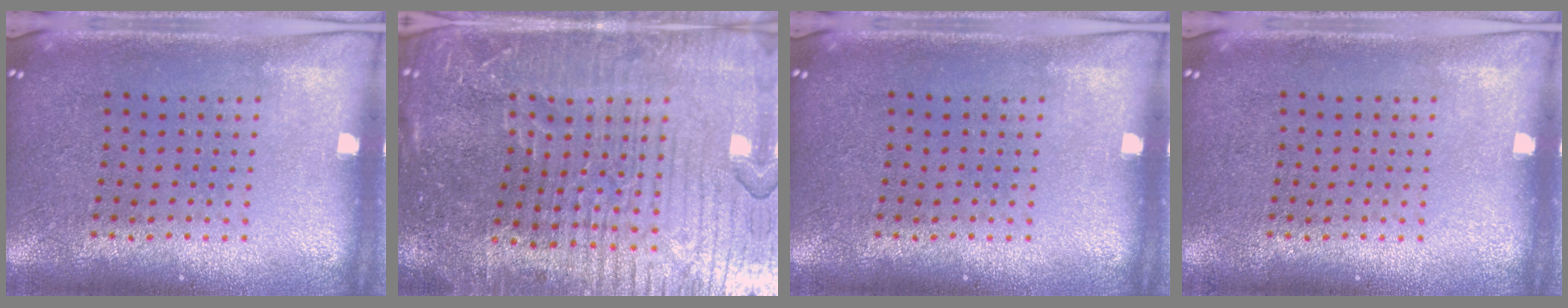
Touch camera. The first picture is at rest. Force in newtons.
{"total": 6.0, "press": 5.3, "slide": 2.7}
{"total": 0.0}
{"total": 0.0}